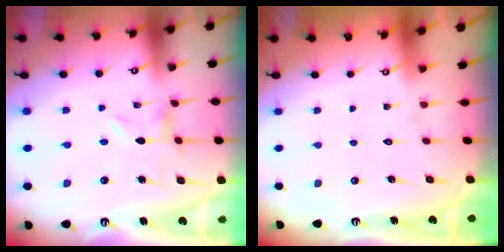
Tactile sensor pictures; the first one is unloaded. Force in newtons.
{"total": 1.7, "press": 1.7, "slide": 0.1}